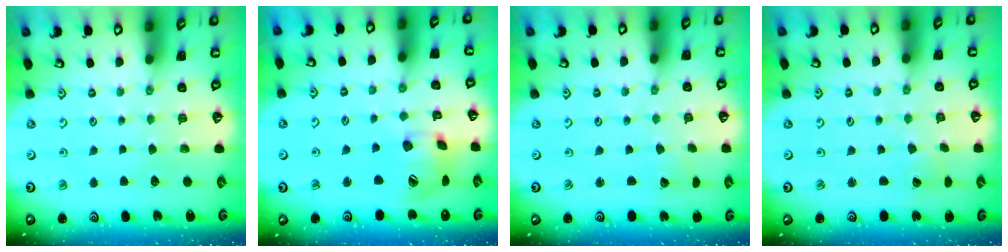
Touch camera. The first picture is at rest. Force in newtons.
{"total": 14.4, "press": 14.3, "slide": 2.2}
{"total": 1.6, "press": 1.6, "slide": 0.0}
{"total": 1.8, "press": 1.7, "slide": 0.1}